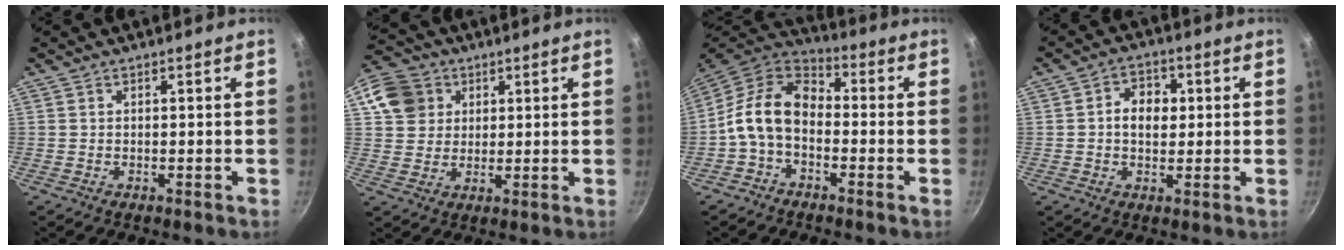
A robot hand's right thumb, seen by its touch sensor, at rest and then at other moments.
{"total": 10.2, "force": [4.0, 8.6, 3.5], "torque": [-0.039, 0.008, 0.068]}
{"total": 11.9, "force": [-2.1, 7.9, 8.7], "torque": [-0.147, 0.045, -0.060]}
{"total": 6.5, "force": [0.7, 4.8, 4.3], "torque": [-0.041, 0.008, 0.003]}